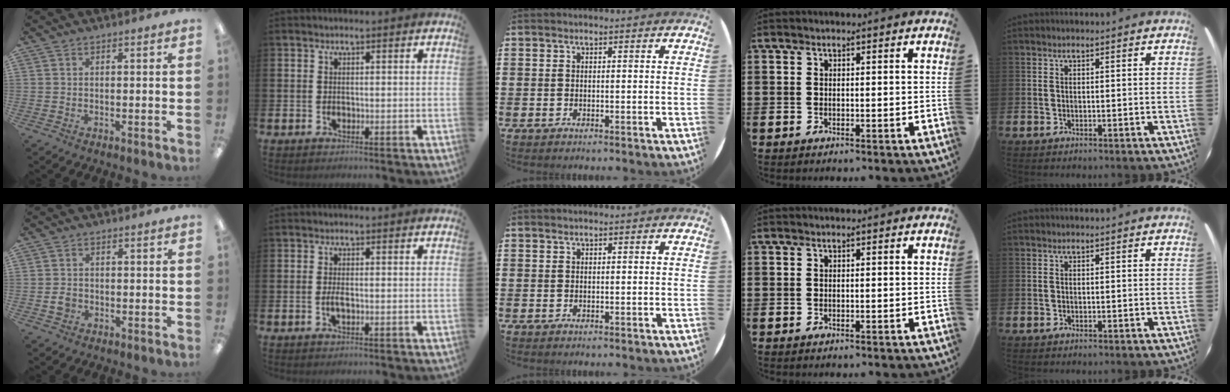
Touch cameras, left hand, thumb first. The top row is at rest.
{"thumb": {"total": 2.2, "force": [-0.6, 1.8, 1.0], "torque": [-0.018, 0.002, -0.012]}, "index": {"total": 1.4, "force": [-0.3, 0.4, 1.3], "torque": [-0.028, 0.002, -0.004]}}